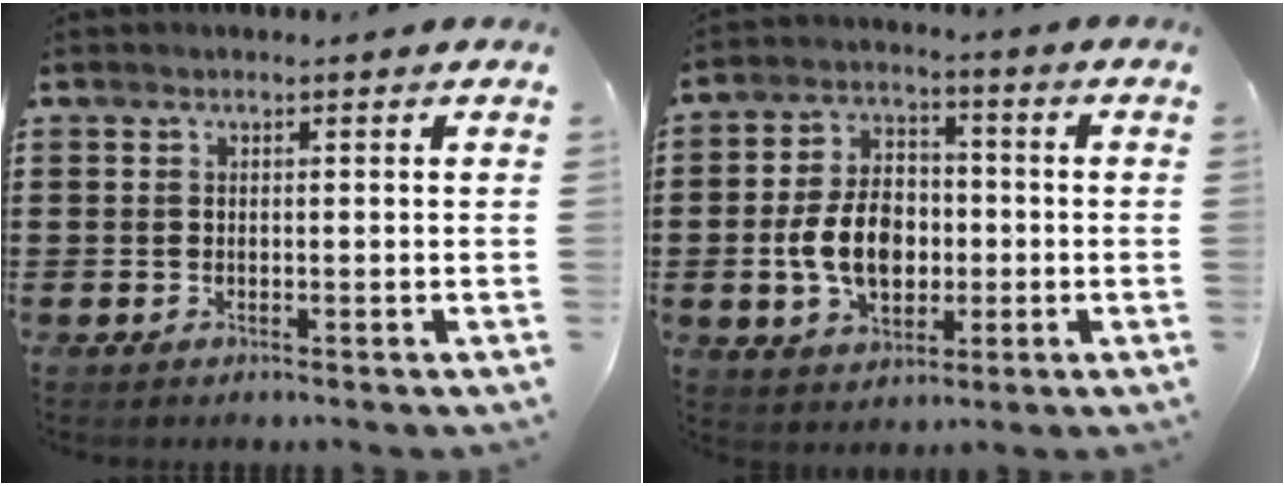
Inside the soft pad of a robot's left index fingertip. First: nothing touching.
{"total": 9.5, "force": [-1.3, 6.5, 6.8], "torque": [-0.145, 0.009, -0.027]}